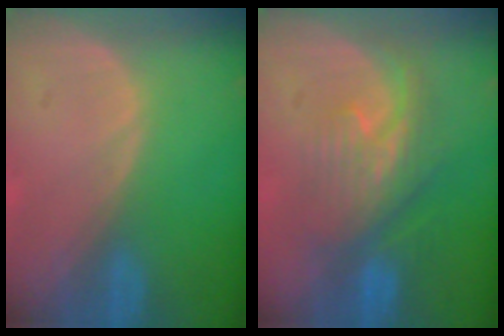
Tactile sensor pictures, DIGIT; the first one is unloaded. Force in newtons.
{"total": 7.9, "press": 7.5, "slide": 2.5}